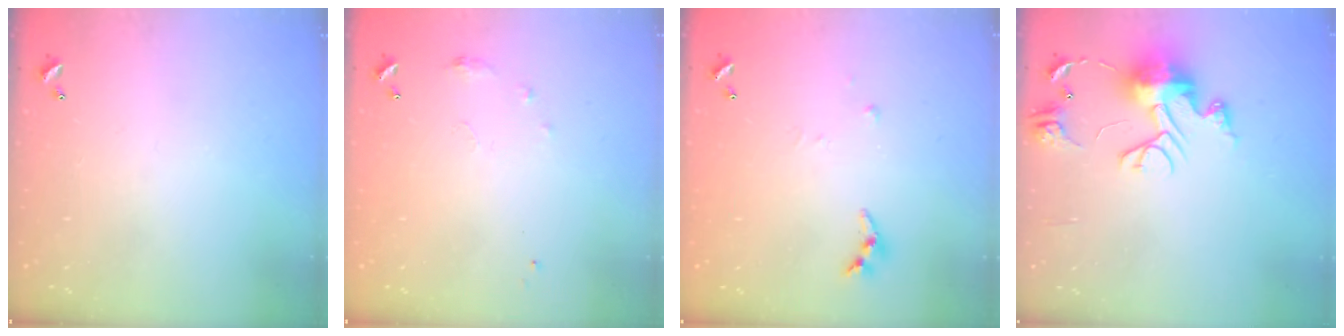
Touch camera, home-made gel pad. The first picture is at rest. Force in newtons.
{"total": 6.0, "press": 5.9, "slide": 0.8}
{"total": 4.4, "press": 4.4, "slide": 0.3}
{"total": 12.0, "press": 11.9, "slide": 1.2}